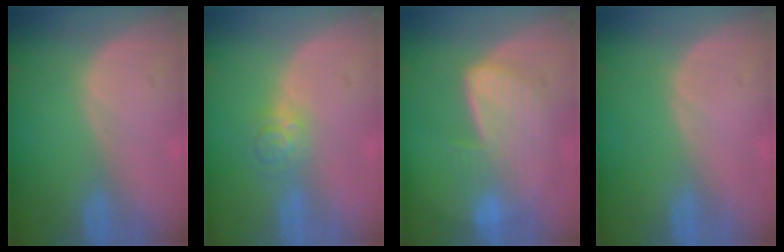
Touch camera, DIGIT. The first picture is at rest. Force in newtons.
{"total": 3.9, "press": 3.6, "slide": 1.6}
{"total": 7.1, "press": 7.0, "slide": 1.1}
{"total": 0.0}